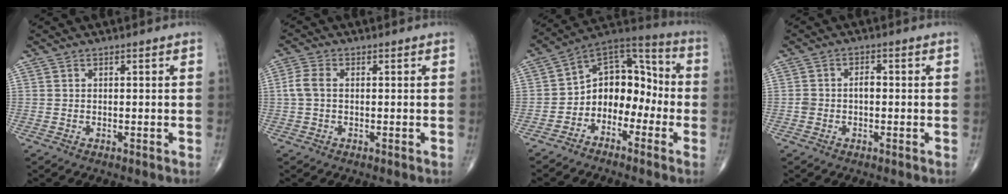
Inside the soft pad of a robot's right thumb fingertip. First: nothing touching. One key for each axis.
{"total": 3.5, "fx": 0.1, "fy": 2.2, "fz": 2.8, "tx": -0.069, "ty": 0.008, "tz": -0.003}
{"total": 12.0, "fx": -3.4, "fy": 8.8, "fz": 7.4, "tx": -0.068, "ty": 0.075, "tz": -0.074}
{"total": 2.6, "fx": -0.4, "fy": 1.8, "fz": 1.9, "tx": -0.031, "ty": 0.013, "tz": -0.008}